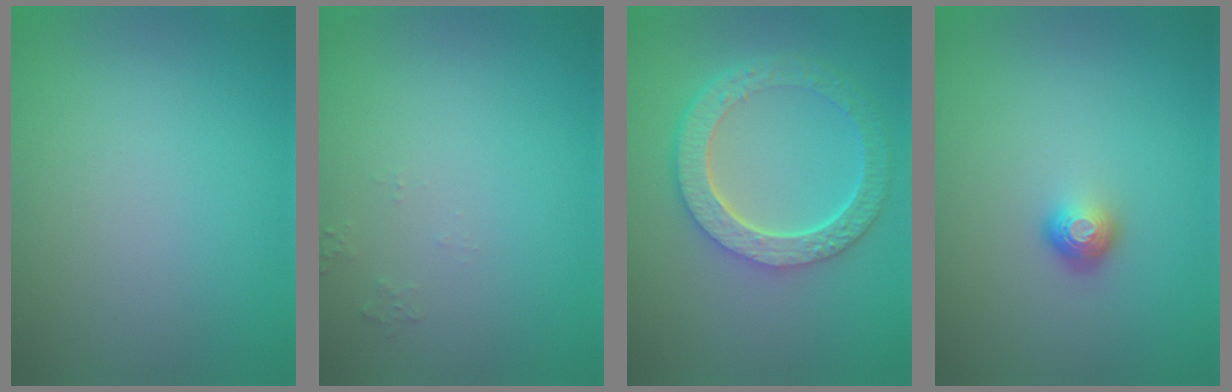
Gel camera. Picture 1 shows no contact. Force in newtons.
{"total": 0.8, "press": 0.7, "slide": 0.2}
{"total": 6.0, "press": 4.5, "slide": 4.0}
{"total": 1.7, "press": 1.2, "slide": 1.3}